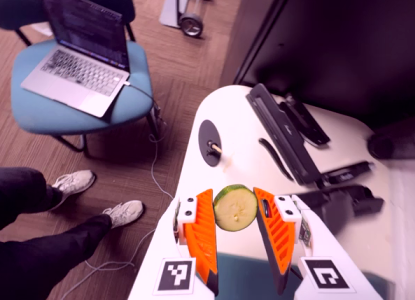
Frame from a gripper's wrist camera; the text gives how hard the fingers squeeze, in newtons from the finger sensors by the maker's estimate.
{"total": 9.1, "left": 9.2, "right": 9.1}